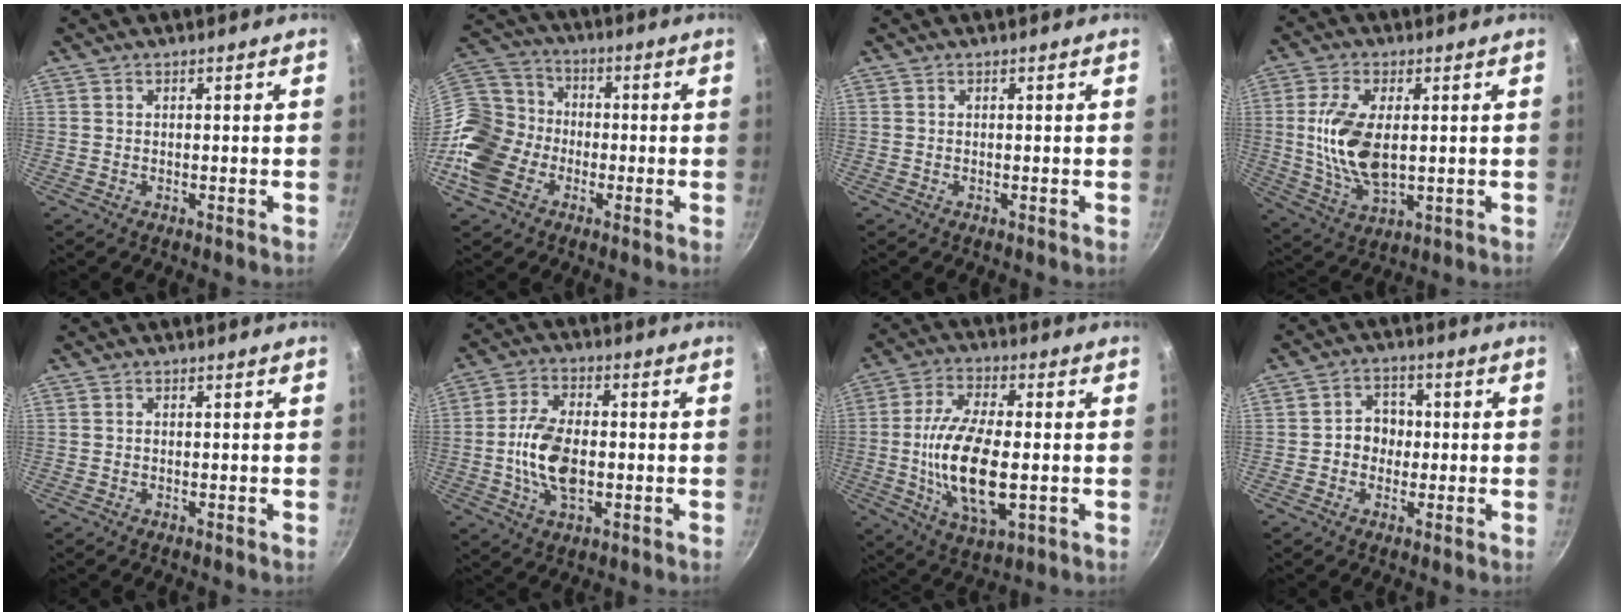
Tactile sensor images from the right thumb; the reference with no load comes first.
{"total": 16.6, "force": [-5.0, 13.0, 9.0], "torque": [-0.197, 0.045, -0.099]}
{"total": 0.0}
{"total": 12.9, "force": [0.8, 6.5, 11.2], "torque": [-0.224, -0.013, 0.025]}
{"total": 0.0}
{"total": 11.6, "force": [-1.2, 6.4, 9.6], "torque": [-0.180, 0.009, -0.023]}
{"total": 16.5, "force": [-1.6, 7.0, 14.9], "torque": [-0.284, -0.004, -0.023]}
{"total": 5.6, "force": [-0.4, 4.8, 2.8], "torque": [-0.016, 0.017, -0.016]}